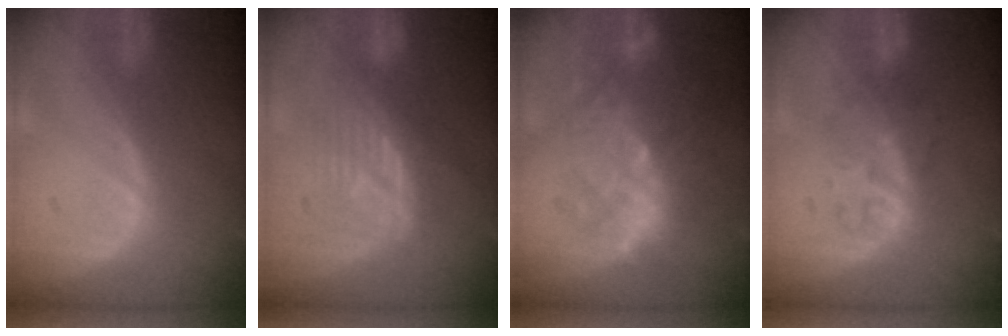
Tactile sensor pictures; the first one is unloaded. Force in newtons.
{"total": 6.1, "press": 6.0, "slide": 1.1}
{"total": 10.6, "press": 9.6, "slide": 4.5}
{"total": 4.6, "press": 4.5, "slide": 1.1}